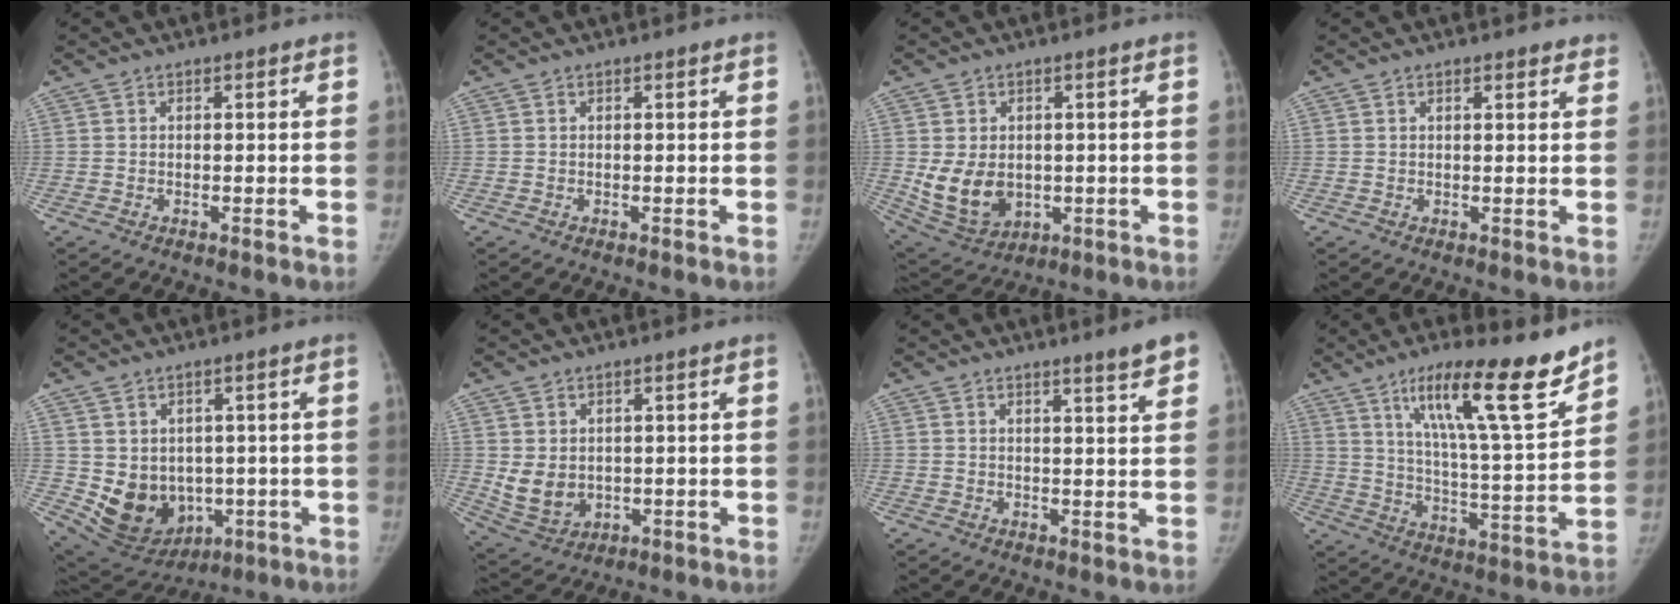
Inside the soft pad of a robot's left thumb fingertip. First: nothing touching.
{"total": 0.0}
{"total": 10.1, "force": [-0.6, 7.6, 6.6], "torque": [-0.096, -0.009, 0.012]}
{"total": 2.4, "force": [1.8, 0.8, 1.3], "torque": [-0.005, -0.002, 0.020]}
{"total": 11.7, "force": [-1.3, 9.5, 6.7], "torque": [-0.075, -0.002, 0.012]}
{"total": 6.5, "force": [0.6, 5.1, 3.9], "torque": [-0.055, -0.013, 0.034]}
{"total": 4.9, "force": [3.4, 0.2, 3.5], "torque": [-0.039, -0.022, 0.044]}
{"total": 20.0, "force": [13.4, 2.8, 14.5], "torque": [-0.205, -0.073, 0.221]}